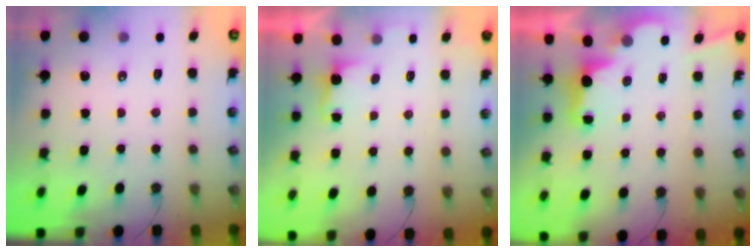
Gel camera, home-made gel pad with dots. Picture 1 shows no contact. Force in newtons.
{"total": 1.4, "press": 1.1, "slide": 0.9}
{"total": 2.5, "press": 2.4, "slide": 0.8}